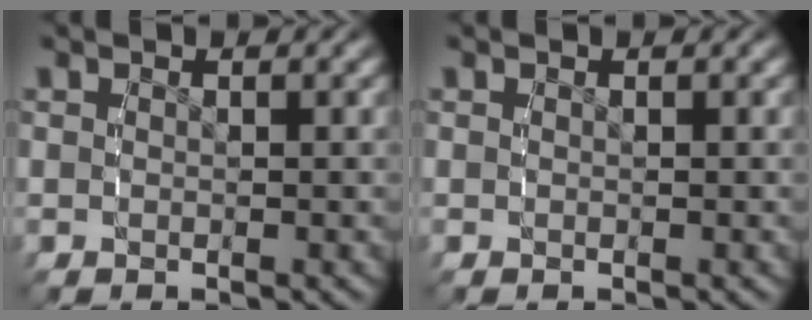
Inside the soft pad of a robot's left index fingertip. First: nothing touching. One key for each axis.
{"total": 0.0}